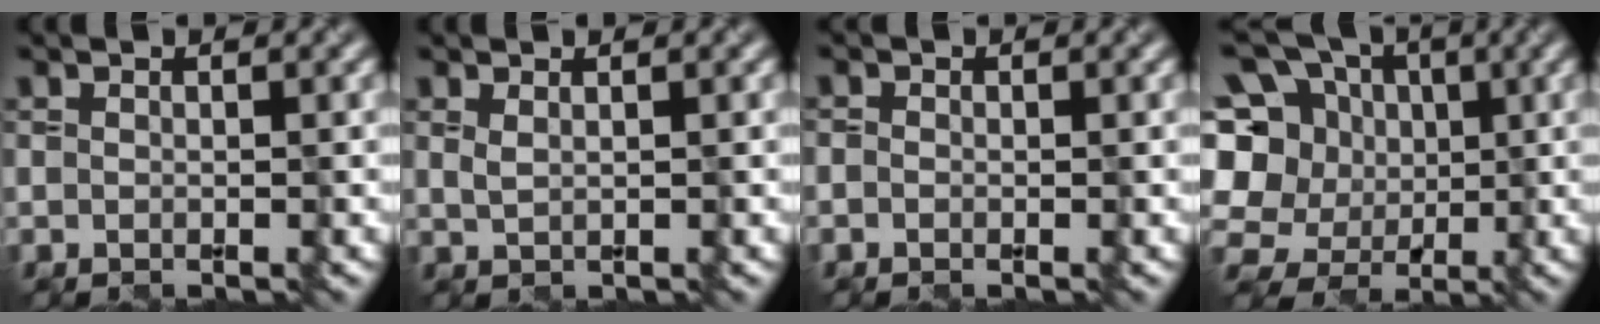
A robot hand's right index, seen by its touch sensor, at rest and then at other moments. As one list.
[{"total": 0.8, "force": [0.6, 0.2, 0.6], "torque": [-0.014, 0.000, 0.014]}, {"total": 0.6, "force": [-0.3, 0.5, 0.2], "torque": [-0.001, -0.001, -0.005]}, {"total": 12.0, "force": [1.0, 10.5, 5.6], "torque": [-0.148, 0.041, -0.007]}]